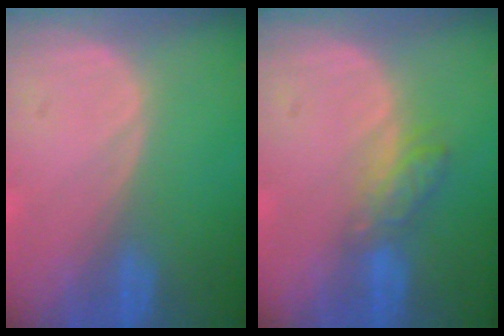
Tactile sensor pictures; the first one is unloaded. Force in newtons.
{"total": 4.3, "press": 4.1, "slide": 1.5}